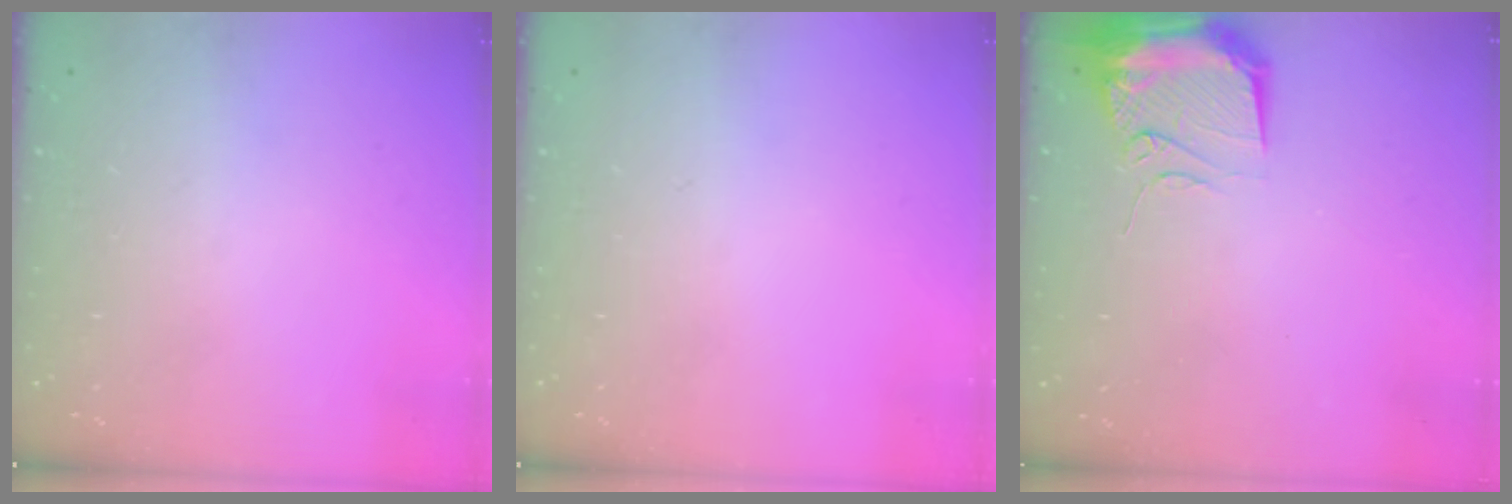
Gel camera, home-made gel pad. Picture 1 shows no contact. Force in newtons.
{"total": 0.0}
{"total": 14.7, "press": 10.7, "slide": 10.1}